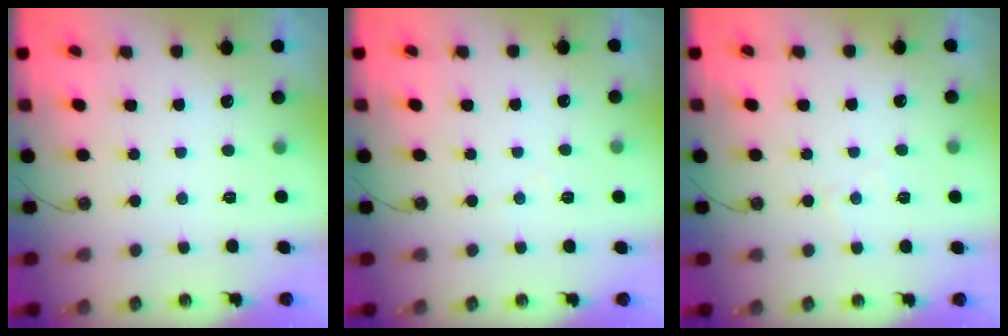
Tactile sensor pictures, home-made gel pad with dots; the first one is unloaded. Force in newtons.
{"total": 3.6, "press": 3.6, "slide": 0.6}
{"total": 3.8, "press": 3.7, "slide": 0.6}